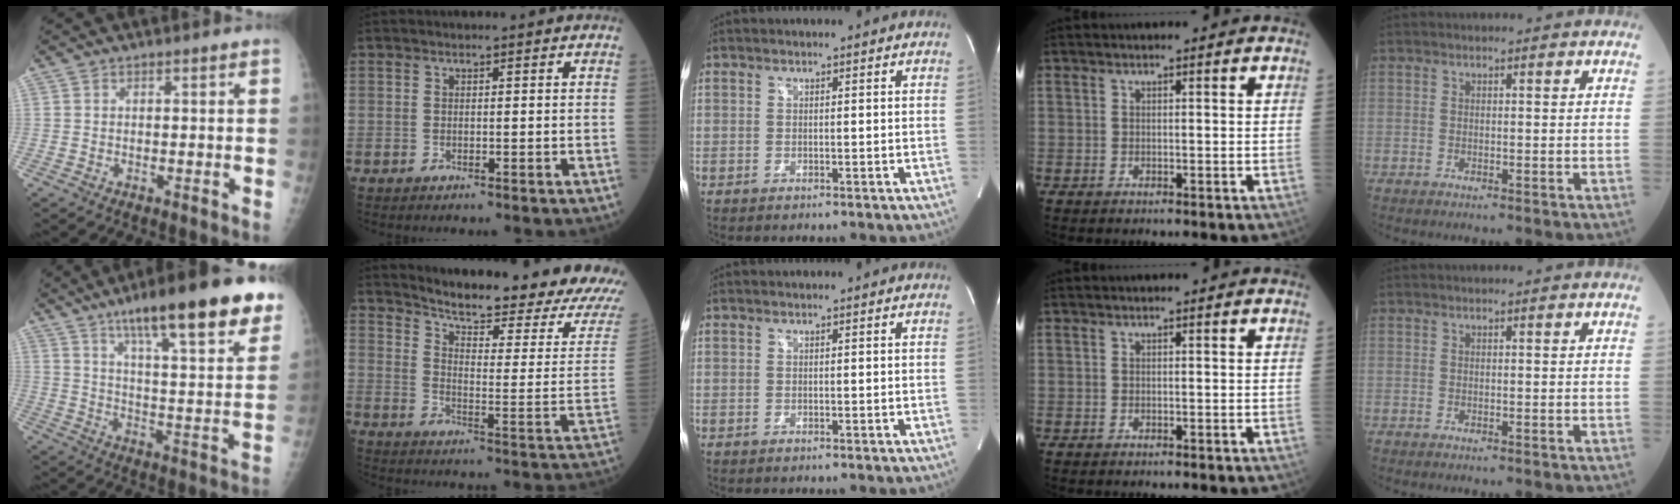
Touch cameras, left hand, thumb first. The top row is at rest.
{"thumb": {"total": 23.9, "force": [15.2, 5.0, 17.7], "torque": [-0.231, -0.045, 0.225]}, "index": {"total": 20.4, "force": [18.7, 0.6, 8.3], "torque": [-0.130, -0.078, 0.240]}}